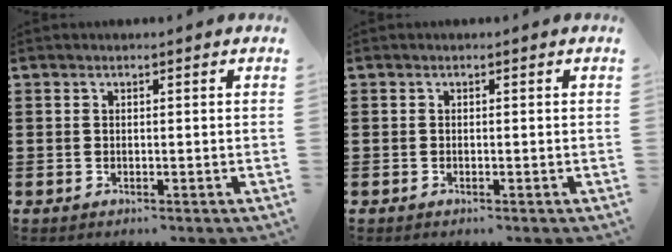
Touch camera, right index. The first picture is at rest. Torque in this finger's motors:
{"motor_torque": [0.11, 0.06, 0.00, -0.01]}